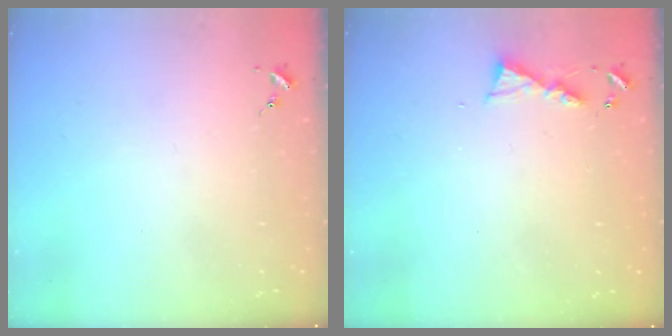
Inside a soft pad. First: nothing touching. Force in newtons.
{"total": 5.2, "press": 5.2, "slide": 0.4}